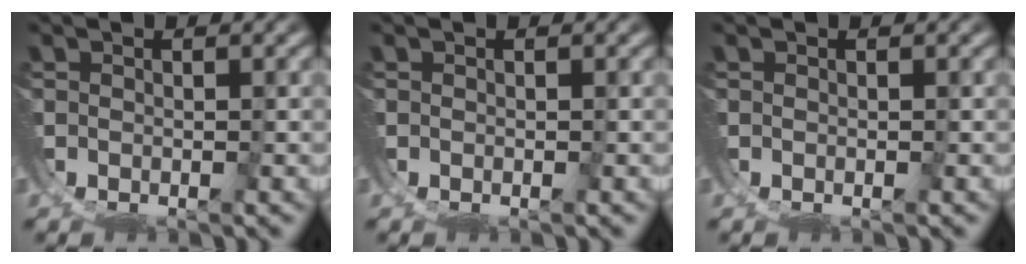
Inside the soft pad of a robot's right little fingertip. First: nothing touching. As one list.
[{"total": 0.0}, {"total": 0.0}]